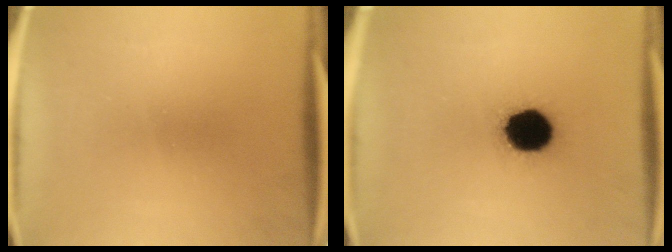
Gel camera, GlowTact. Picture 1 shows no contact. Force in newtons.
{"total": 13.8}